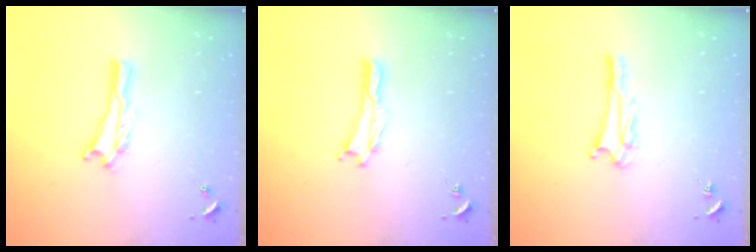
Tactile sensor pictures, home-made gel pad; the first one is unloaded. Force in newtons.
{"total": 0.0}
{"total": 2.8, "press": 2.8, "slide": 0.2}